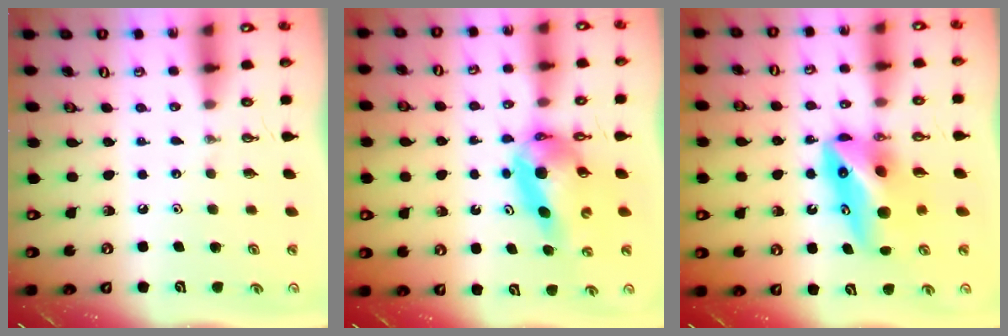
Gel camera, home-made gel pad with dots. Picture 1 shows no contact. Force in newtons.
{"total": 9.6, "press": 9.5, "slide": 0.9}
{"total": 10.9, "press": 10.8, "slide": 1.6}